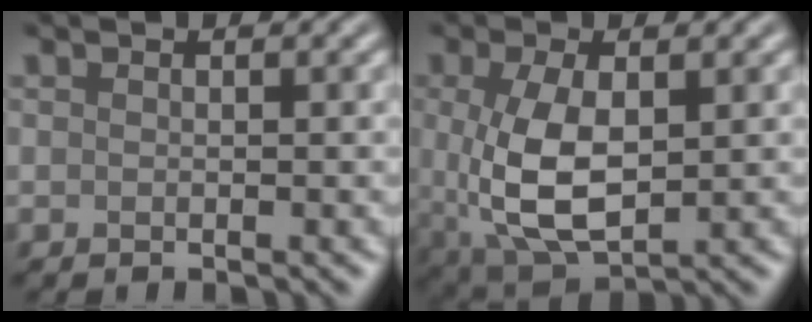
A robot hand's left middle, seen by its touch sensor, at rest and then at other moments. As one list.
[{"total": 6.9, "force": [0.1, 3.5, 6.0], "torque": [-0.143, -0.010, 0.009]}]